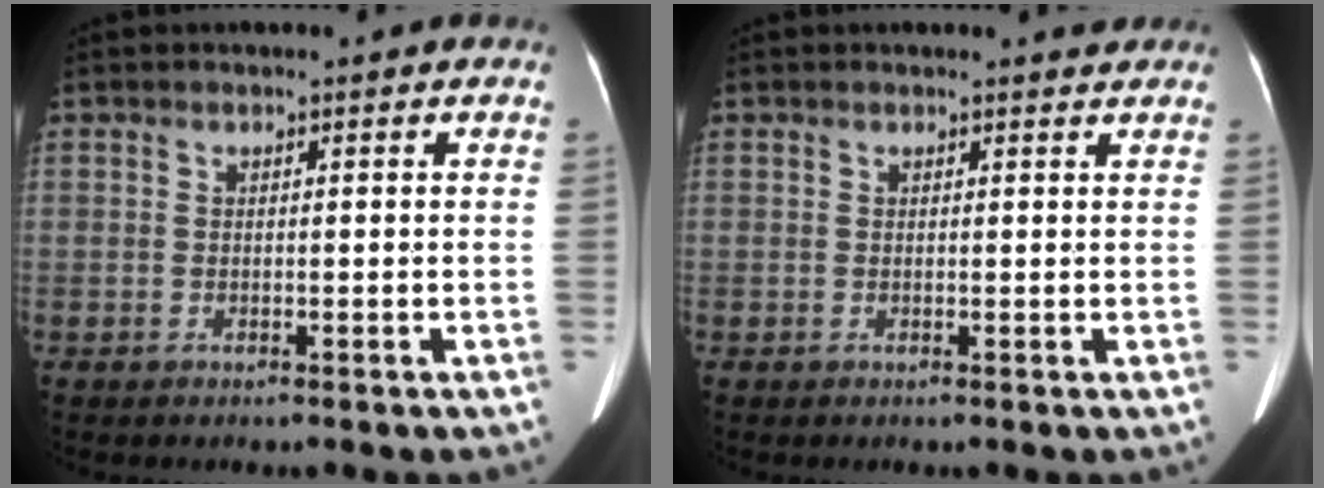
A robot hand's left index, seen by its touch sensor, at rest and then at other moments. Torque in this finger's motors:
{"motor_torque": [0.13, -1.51, -0.02, 0.02]}